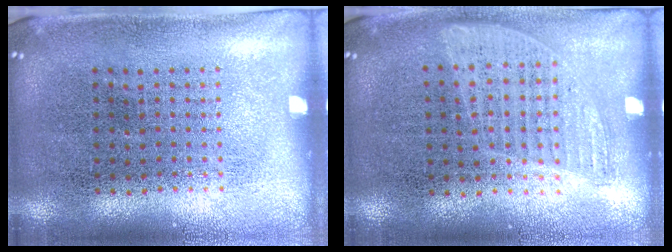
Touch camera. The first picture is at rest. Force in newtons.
{"total": 0.8, "press": 0.8, "slide": 0.3}